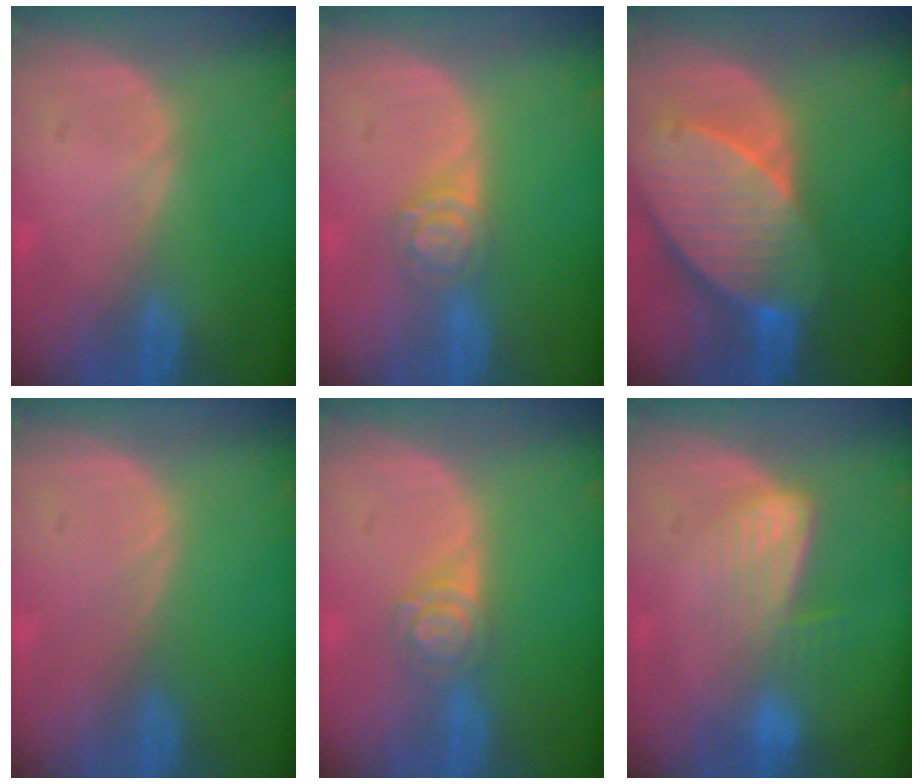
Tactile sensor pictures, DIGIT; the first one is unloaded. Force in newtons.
{"total": 4.4, "press": 3.9, "slide": 1.9}
{"total": 10.7, "press": 9.4, "slide": 5.0}
{"total": 0.0}
{"total": 4.3, "press": 3.9, "slide": 1.7}
{"total": 7.1, "press": 6.0, "slide": 3.9}